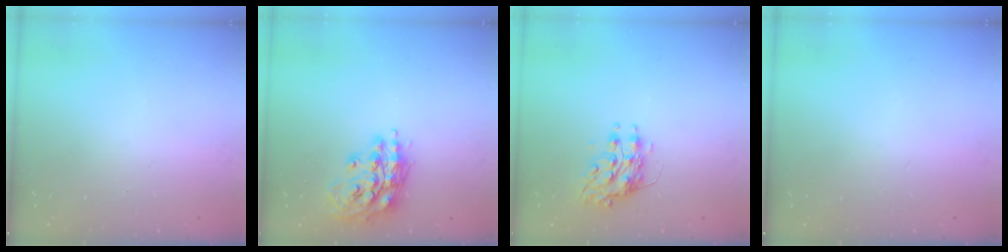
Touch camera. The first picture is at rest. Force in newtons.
{"total": 14.9, "press": 14.9, "slide": 1.6}
{"total": 8.1, "press": 8.1, "slide": 0.2}
{"total": 0.0}